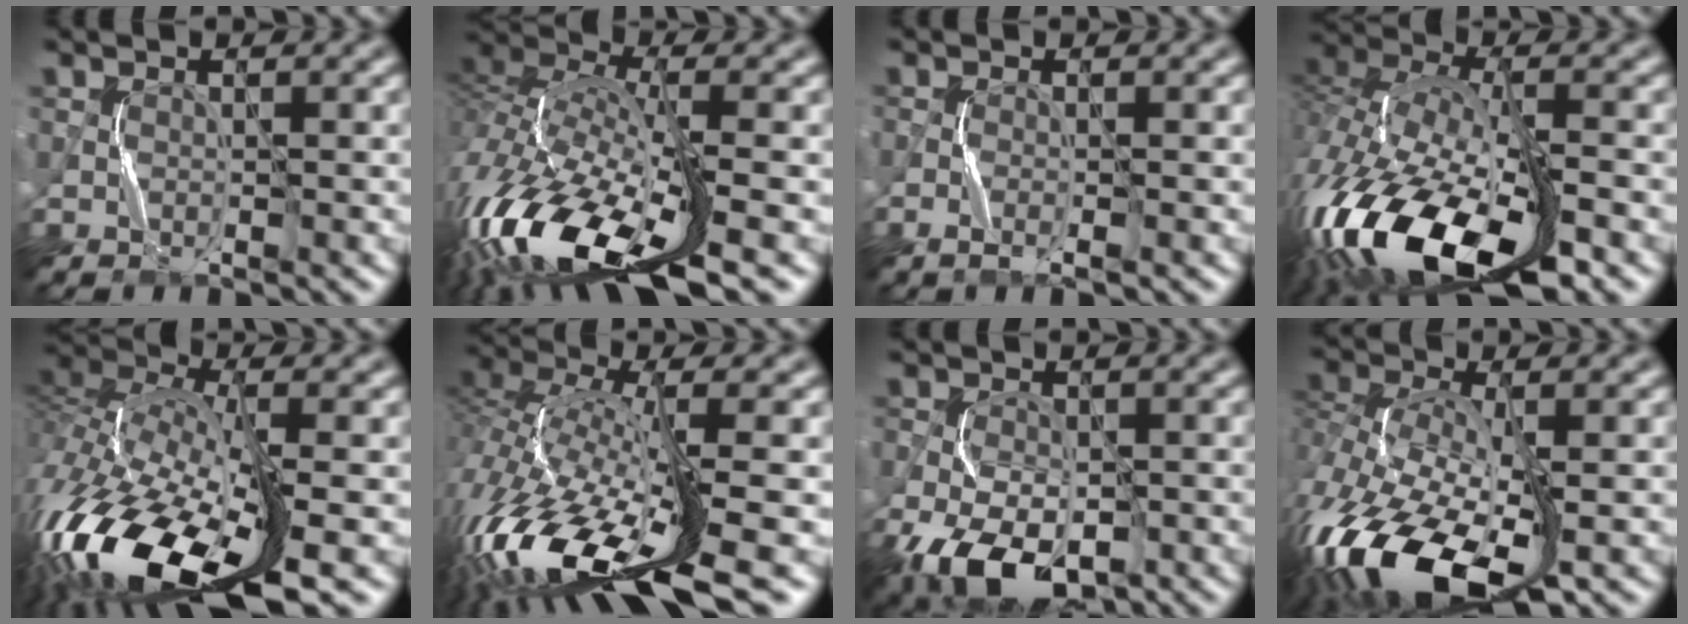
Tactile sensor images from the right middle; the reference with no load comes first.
{"total": 14.2, "force": [-7.7, 4.9, 10.8], "torque": [-0.240, -0.007, -0.142]}
{"total": 1.4, "force": [-0.7, 0.4, 1.1], "torque": [-0.027, -0.003, -0.019]}
{"total": 17.5, "force": [-9.1, 7.6, 12.9], "torque": [-0.287, -0.032, -0.157]}
{"total": 16.1, "force": [-7.9, 6.4, 12.5], "torque": [-0.291, -0.018, -0.138]}
{"total": 15.1, "force": [-6.1, 6.1, 12.4], "torque": [-0.282, -0.010, -0.110]}
{"total": 8.8, "force": [-4.6, 5.0, 5.6], "torque": [-0.122, -0.034, -0.073]}
{"total": 14.4, "force": [-6.3, 7.0, 10.8], "torque": [-0.254, -0.031, -0.109]}